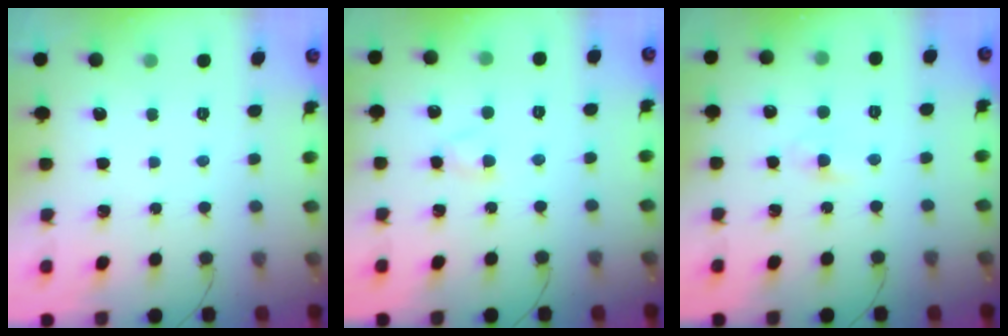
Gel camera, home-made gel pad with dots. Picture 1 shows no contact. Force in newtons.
{"total": 2.7, "press": 2.6, "slide": 0.9}
{"total": 2.3, "press": 2.1, "slide": 0.8}